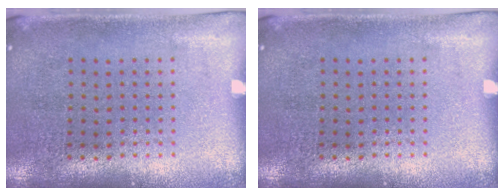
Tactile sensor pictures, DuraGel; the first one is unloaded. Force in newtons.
{"total": 0.0}